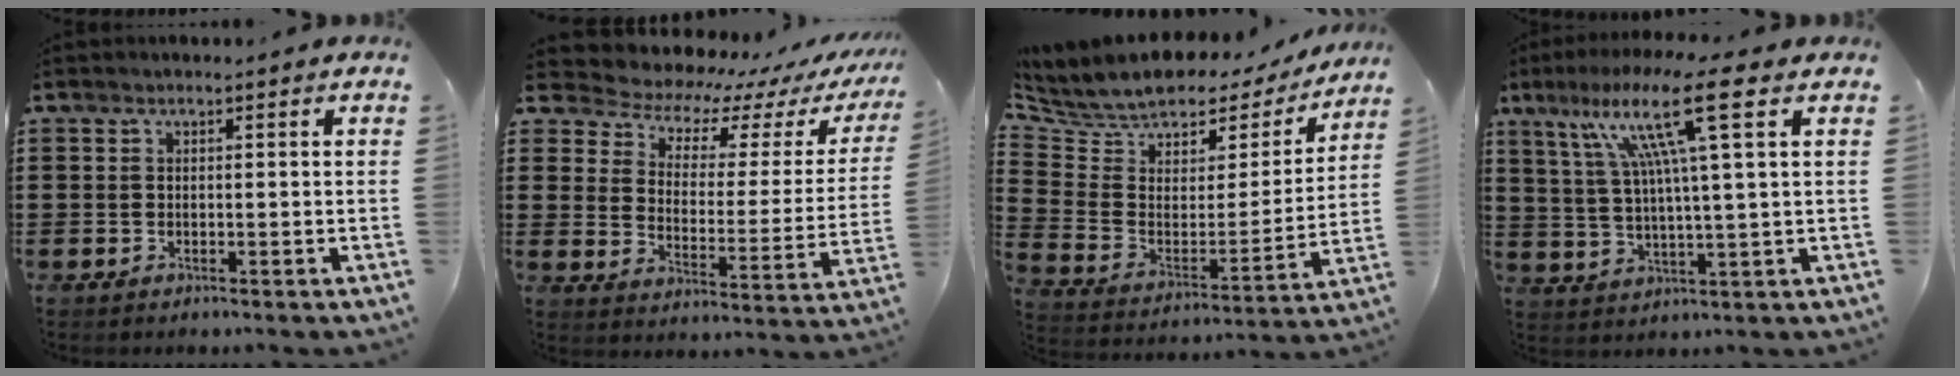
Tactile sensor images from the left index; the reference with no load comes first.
{"total": 5.2, "force": [4.7, 2.1, 0.8], "torque": [-0.043, -0.046, 0.075]}
{"total": 6.2, "force": [5.5, 2.8, 0.5], "torque": [-0.053, -0.047, 0.092]}
{"total": 13.0, "force": [6.1, 0.1, 11.5], "torque": [-0.238, -0.001, 0.090]}